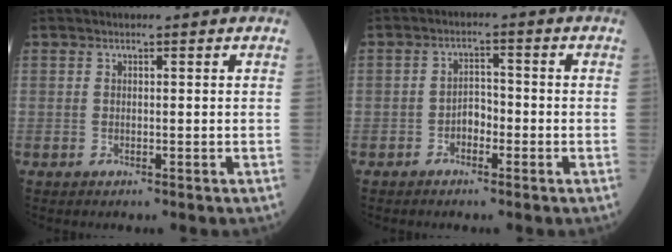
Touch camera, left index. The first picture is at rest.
{"total": 2.7, "force": [-1.5, 1.5, 1.7], "torque": [-0.022, 0.008, -0.032]}